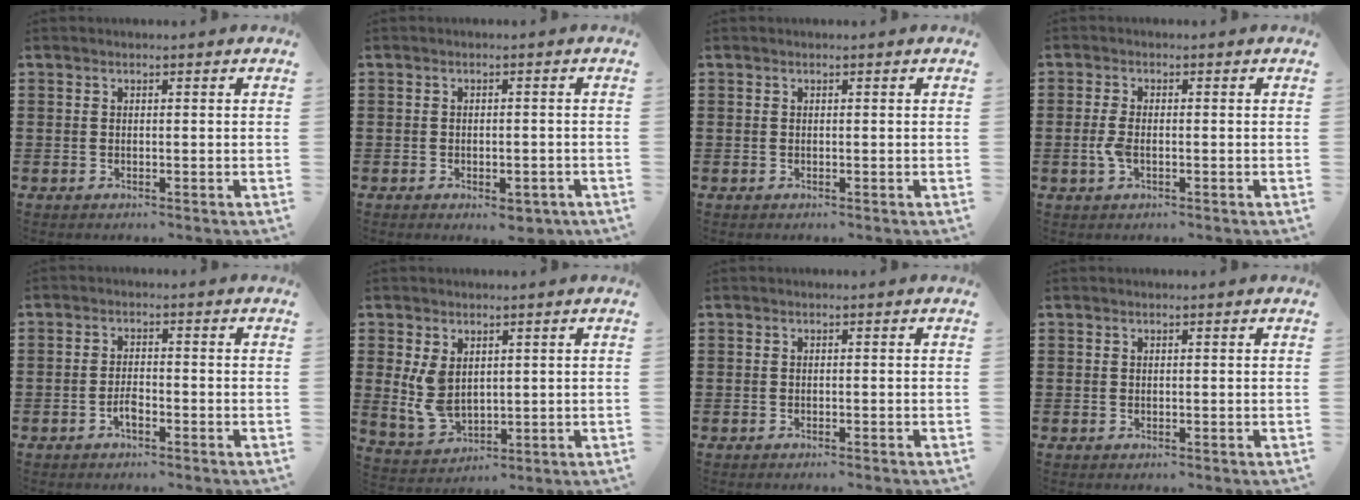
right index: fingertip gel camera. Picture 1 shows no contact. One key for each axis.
{"total": 2.3, "fx": -1.8, "fy": 0.6, "fz": 1.2, "tx": -0.022, "ty": 0.000, "tz": -0.035}
{"total": 0.0}
{"total": 2.9, "fx": -0.7, "fy": 1.2, "fz": 2.5, "tx": -0.070, "ty": -0.007, "tz": -0.019}
{"total": 2.3, "fx": -1.4, "fy": 0.9, "fz": 1.6, "tx": -0.032, "ty": 0.004, "tz": -0.028}
{"total": 5.6, "fx": 1.6, "fy": 3.8, "fz": 3.8, "tx": -0.101, "ty": -0.002, "tz": 0.028}
{"total": 0.6, "fx": -0.6, "fy": -0.2, "fz": 0.1, "tx": -0.004, "ty": -0.003, "tz": -0.012}
{"total": 0.0}